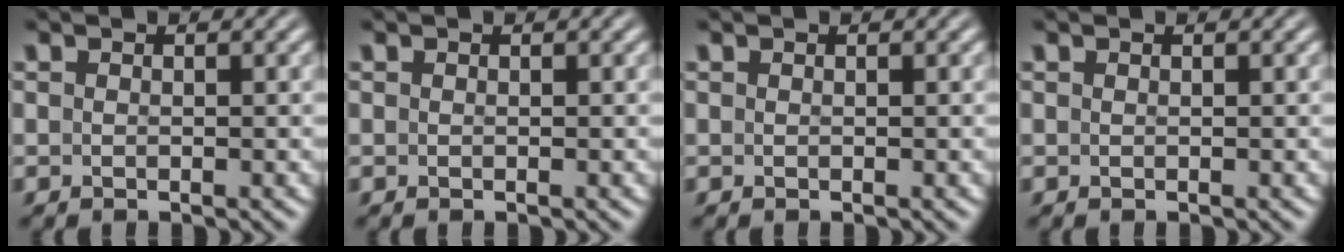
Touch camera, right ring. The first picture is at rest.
{"total": 0.0}
{"total": 0.0}
{"total": 0.0}